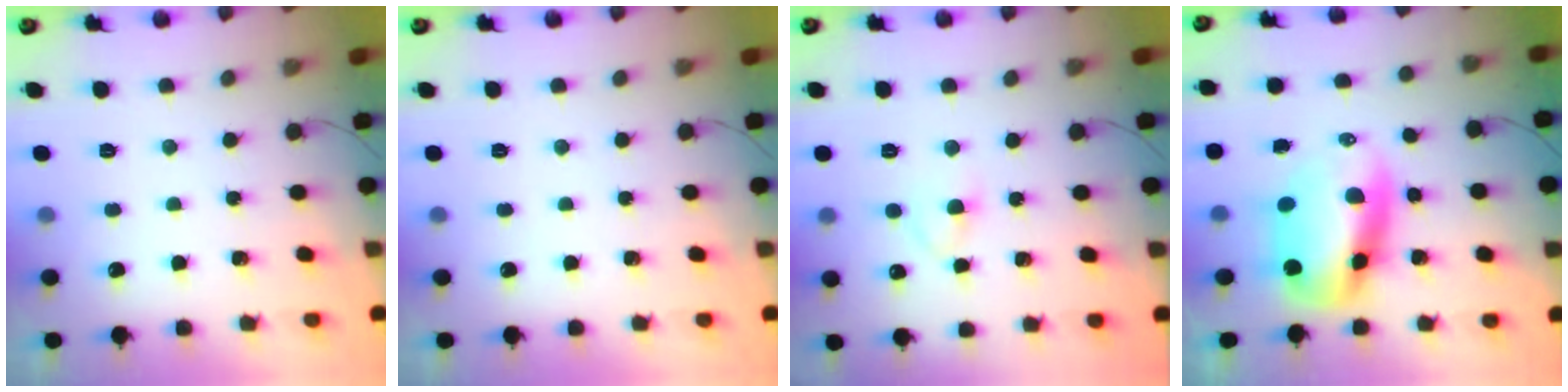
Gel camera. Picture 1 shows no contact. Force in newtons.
{"total": 0.0}
{"total": 3.3, "press": 3.0, "slide": 1.4}
{"total": 10.7, "press": 10.4, "slide": 2.7}